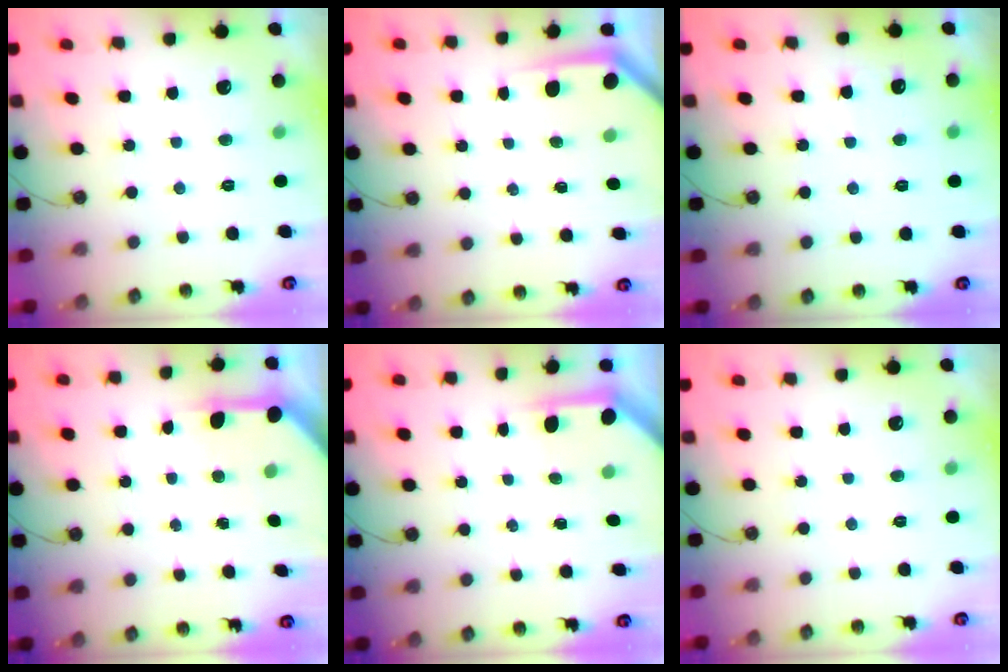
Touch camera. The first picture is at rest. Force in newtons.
{"total": 3.2, "press": 3.2, "slide": 0.4}
{"total": 4.9, "press": 4.8, "slide": 0.8}
{"total": 5.8, "press": 5.8, "slide": 0.3}
{"total": 3.6, "press": 3.6, "slide": 0.3}
{"total": 0.0}